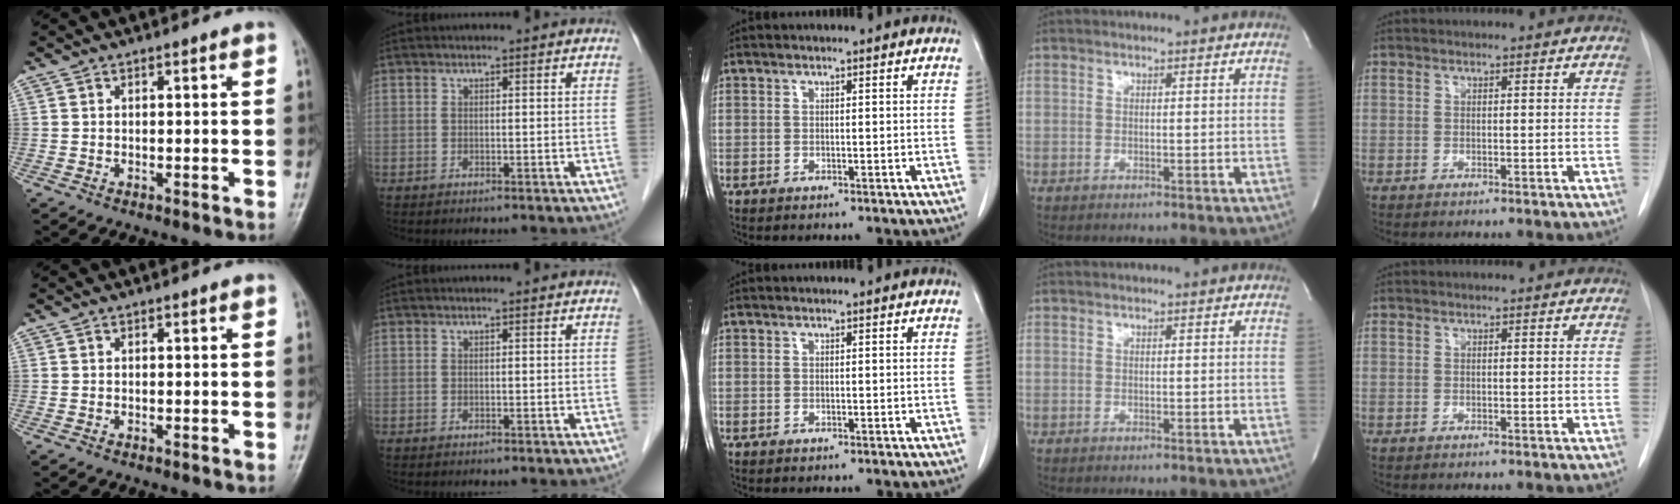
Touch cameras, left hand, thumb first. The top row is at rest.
{}